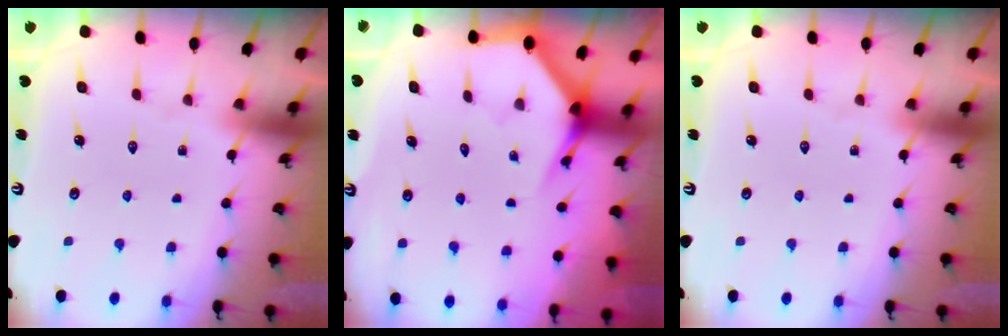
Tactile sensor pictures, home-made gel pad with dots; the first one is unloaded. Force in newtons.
{"total": 3.8, "press": 3.8, "slide": 0.2}
{"total": 0.0}